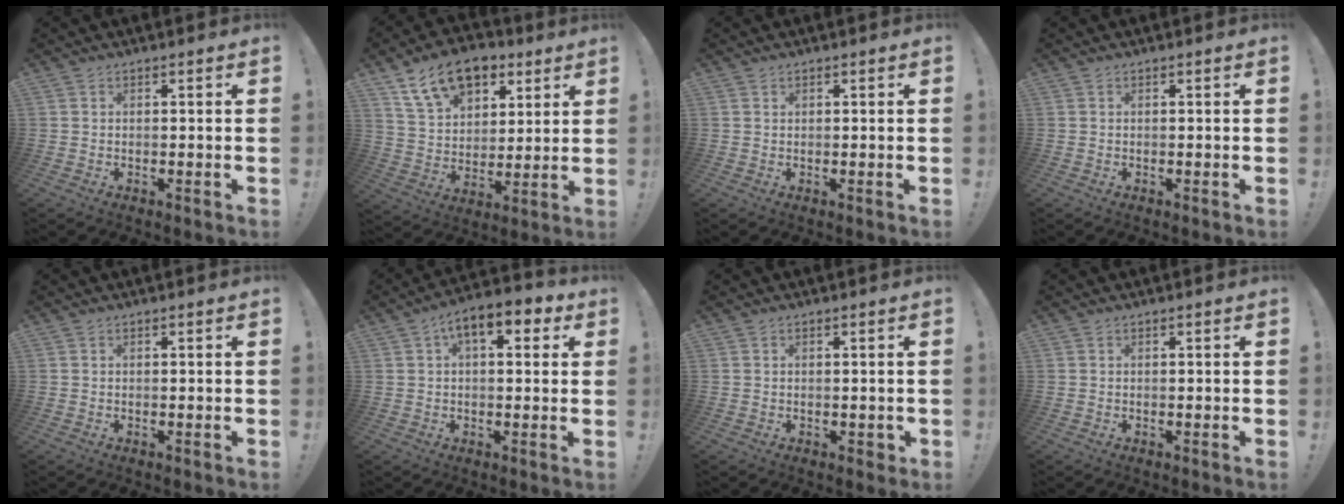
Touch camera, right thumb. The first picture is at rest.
{"total": 17.3, "force": [10.2, 10.8, 8.8], "torque": [-0.138, -0.055, 0.190]}
{"total": 0.6, "force": [0.5, 0.3, 0.2], "torque": [0.003, -0.002, 0.007]}
{"total": 0.0}
{"total": 0.0}
{"total": 9.2, "force": [3.5, 4.3, 7.4], "torque": [-0.101, -0.010, 0.057]}
{"total": 1.9, "force": [0.2, 1.5, 1.1], "torque": [-0.006, 0.001, 0.002]}
{"total": 0.0}